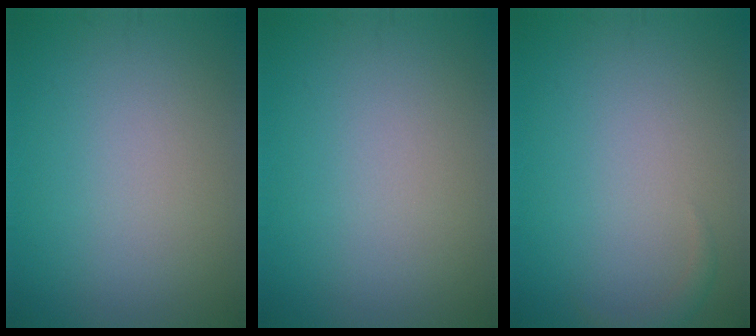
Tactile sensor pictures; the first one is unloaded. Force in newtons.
{"total": 0.0}
{"total": 0.9, "press": 0.9, "slide": 0.1}